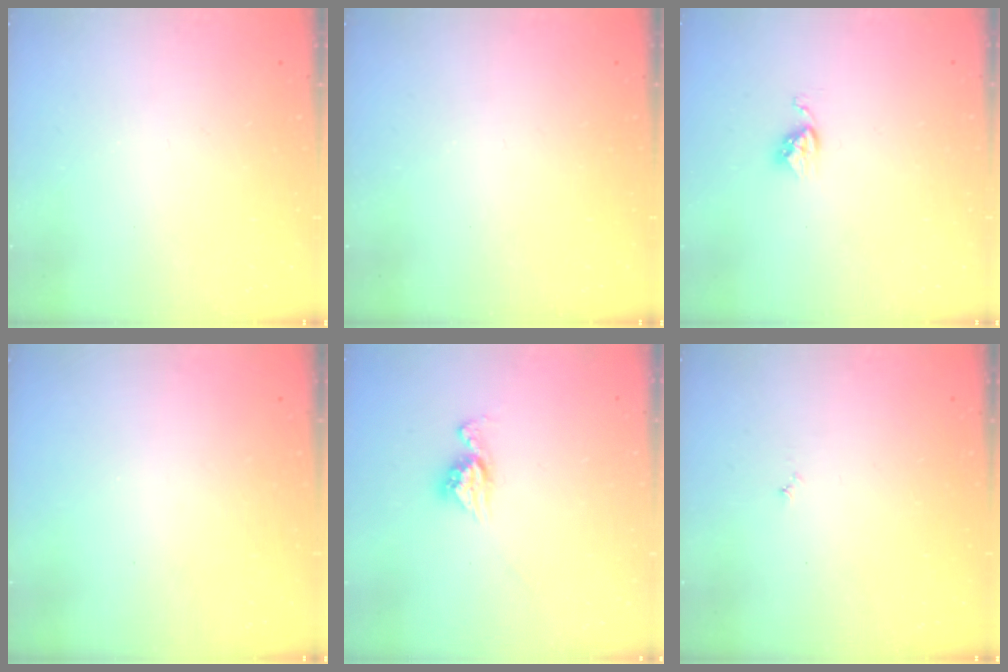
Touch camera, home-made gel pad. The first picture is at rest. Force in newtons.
{"total": 0.0}
{"total": 3.6, "press": 3.6, "slide": 0.4}
{"total": 0.0}
{"total": 9.0, "press": 8.9, "slide": 0.7}
{"total": 3.0, "press": 2.9, "slide": 0.3}